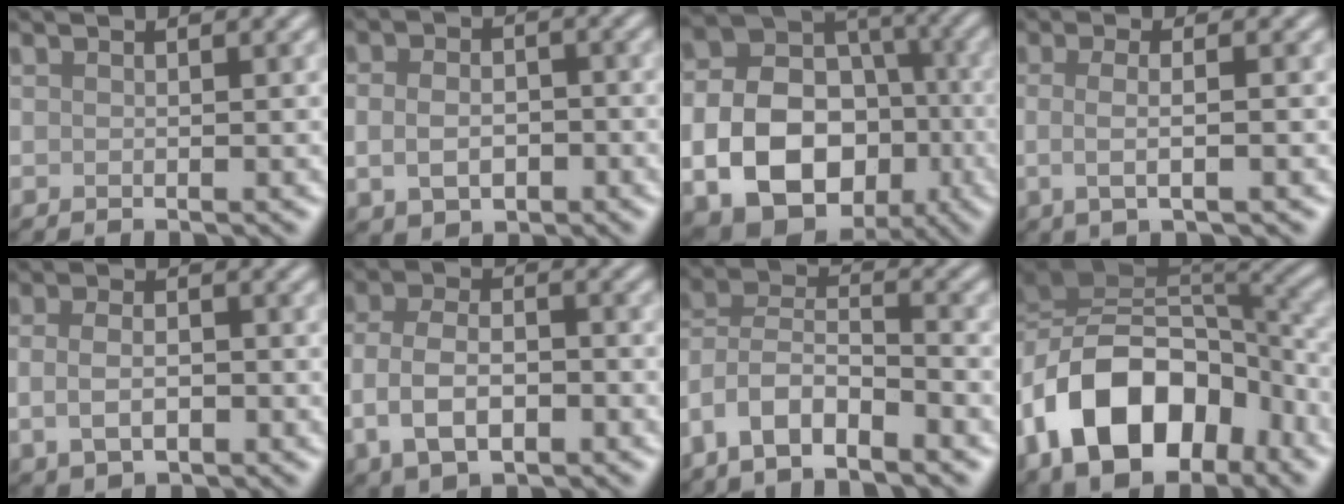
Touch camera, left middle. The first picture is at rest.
{"total": 4.4, "force": [-0.8, 3.2, 2.8], "torque": [-0.045, -0.005, -0.015]}
{"total": 13.0, "force": [-3.4, 9.8, 7.9], "torque": [-0.149, -0.032, -0.054]}
{"total": 2.9, "force": [-0.2, 0.9, 2.7], "torque": [-0.050, -0.006, -0.006]}
{"total": 3.7, "force": [-0.6, 2.3, 2.8], "torque": [-0.048, -0.002, -0.010]}
{"total": 5.8, "force": [-1.6, 3.5, 4.4], "torque": [-0.087, 0.000, -0.033]}
{"total": 7.1, "force": [-4.4, 3.0, 4.8], "torque": [-0.085, 0.008, -0.089]}
{"total": 13.6, "force": [-5.0, 8.7, 9.2], "torque": [-0.167, 0.009, -0.092]}